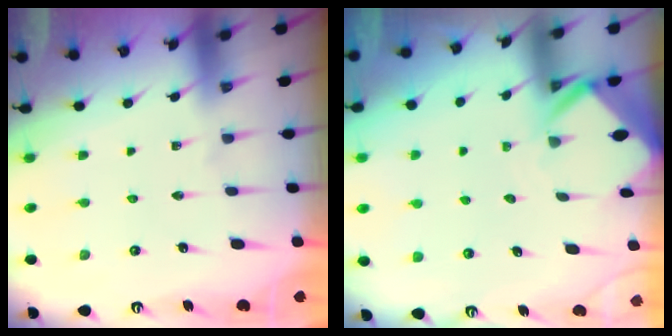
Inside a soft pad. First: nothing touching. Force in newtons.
{"total": 2.7, "press": 2.7, "slide": 0.2}